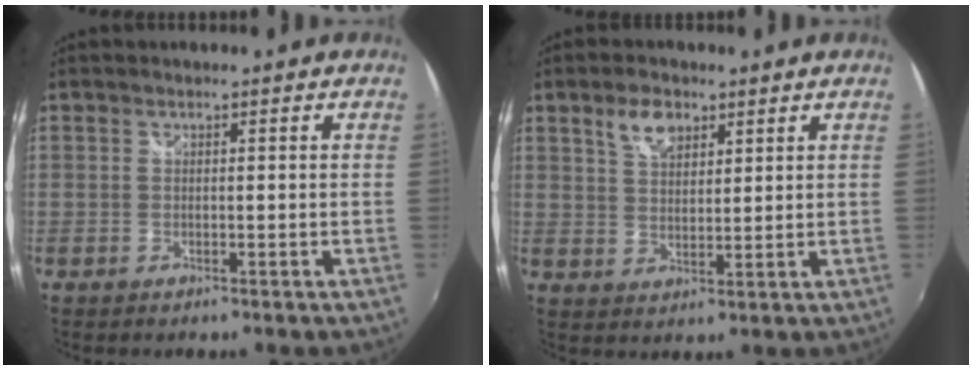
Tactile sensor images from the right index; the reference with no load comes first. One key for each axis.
{"total": 5.6, "fx": 3.3, "fy": 3.1, "fz": 3.3, "tx": -0.055, "ty": 0.011, "tz": 0.061}